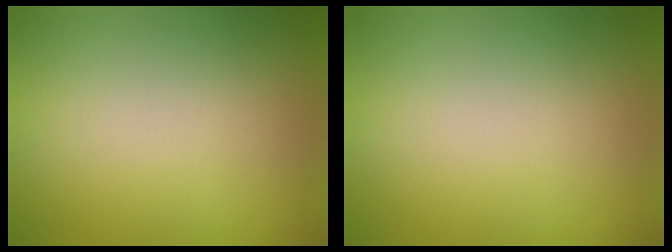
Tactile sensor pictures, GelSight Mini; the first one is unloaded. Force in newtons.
{"total": 0.0}